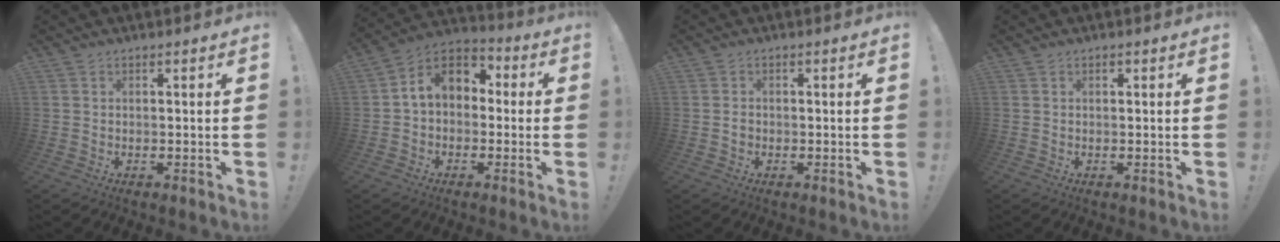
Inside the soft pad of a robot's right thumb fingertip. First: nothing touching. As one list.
[{"total": 9.2, "force": [1.2, 7.0, 5.9], "torque": [-0.100, 0.018, 0.029]}, {"total": 1.0, "force": [-0.6, 0.8, 0.4], "torque": [-0.001, 0.001, -0.012]}, {"total": 0.5, "force": [0.2, 0.4, 0.2], "torque": [-0.001, 0.000, 0.004]}]